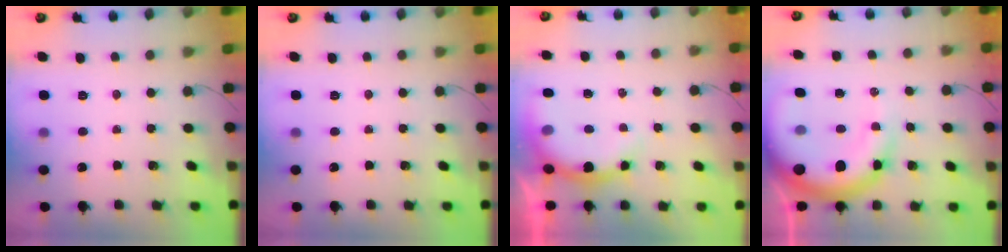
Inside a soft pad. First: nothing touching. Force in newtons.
{"total": 0.0}
{"total": 8.2, "press": 8.1, "slide": 1.0}
{"total": 14.1, "press": 13.7, "slide": 3.0}